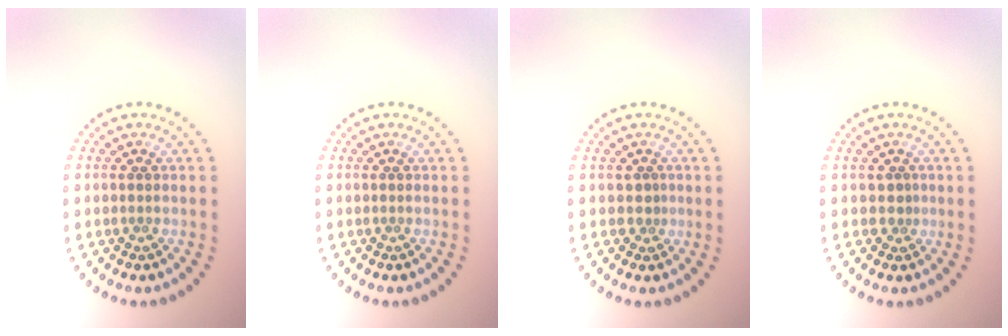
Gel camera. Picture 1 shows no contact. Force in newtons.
{"total": 0.0}
{"total": 0.7, "press": 0.5, "slide": 0.6}
{"total": 0.7, "press": 0.5, "slide": 0.6}